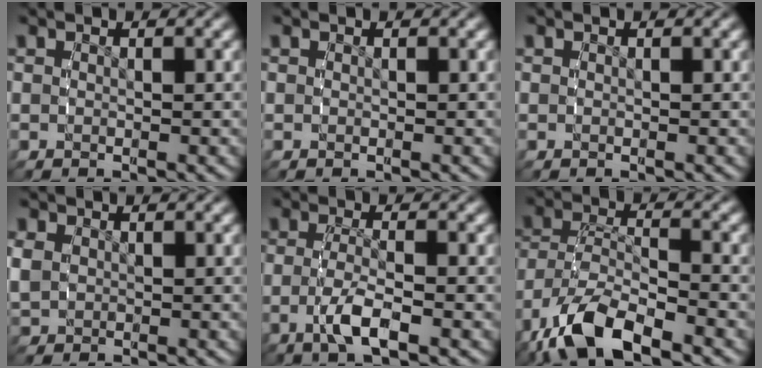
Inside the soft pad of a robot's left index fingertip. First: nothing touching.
{"total": 0.0}
{"total": 0.0}
{"total": 2.5, "force": [0.3, 2.2, 1.3], "torque": [-0.041, -0.005, 0.015]}
{"total": 3.5, "force": [-1.3, 0.7, 3.2], "torque": [-0.066, -0.016, -0.019]}
{"total": 6.3, "force": [-3.3, 3.0, 4.5], "torque": [-0.110, -0.034, -0.042]}